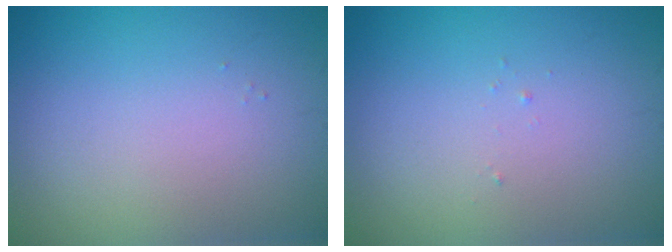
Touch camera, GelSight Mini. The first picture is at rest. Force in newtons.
{"total": 0.0}